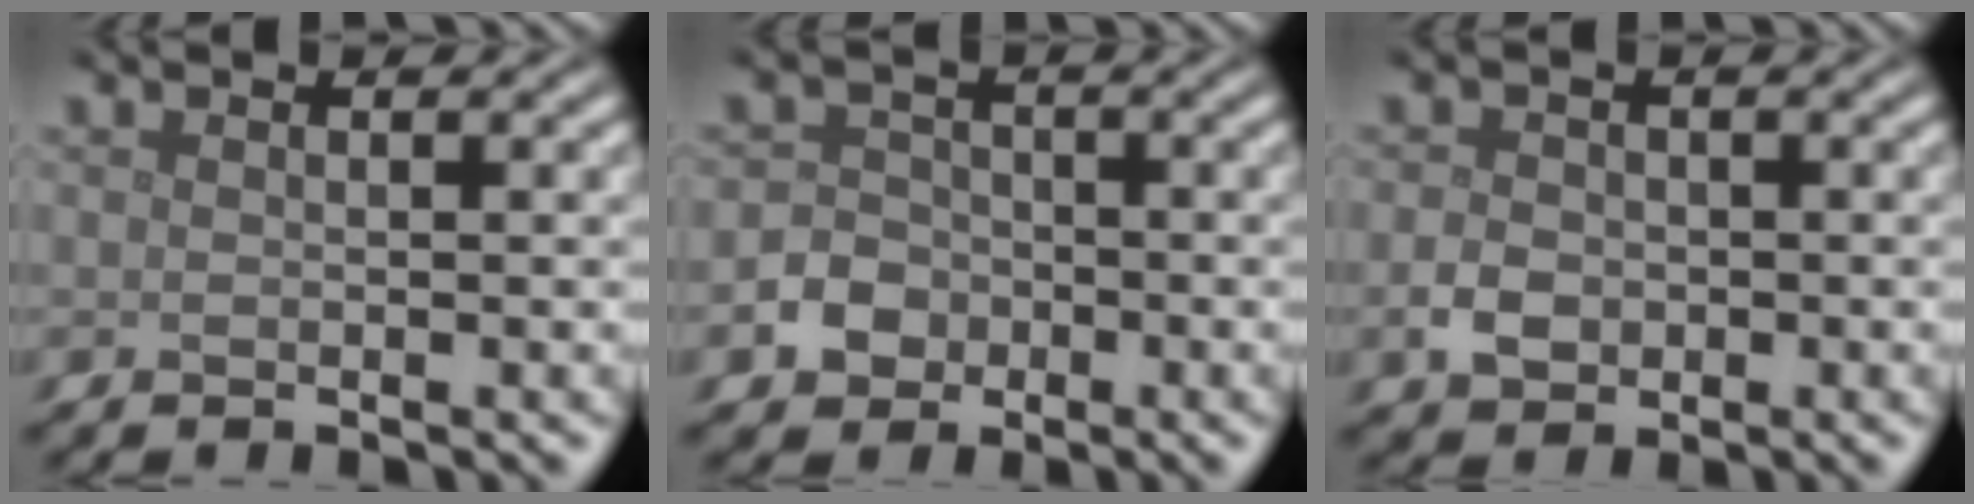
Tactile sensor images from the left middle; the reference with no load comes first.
{"total": 3.1, "force": [-1.4, 2.7, 0.8], "torque": [-0.002, -0.001, -0.031]}
{"total": 2.2, "force": [-0.6, 1.8, 1.1], "torque": [-0.019, -0.001, -0.017]}